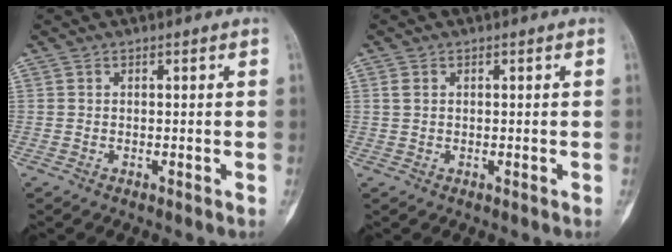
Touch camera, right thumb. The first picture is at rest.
{"total": 1.5, "force": [0.5, 1.0, 0.9], "torque": [-0.021, 0.002, 0.013]}